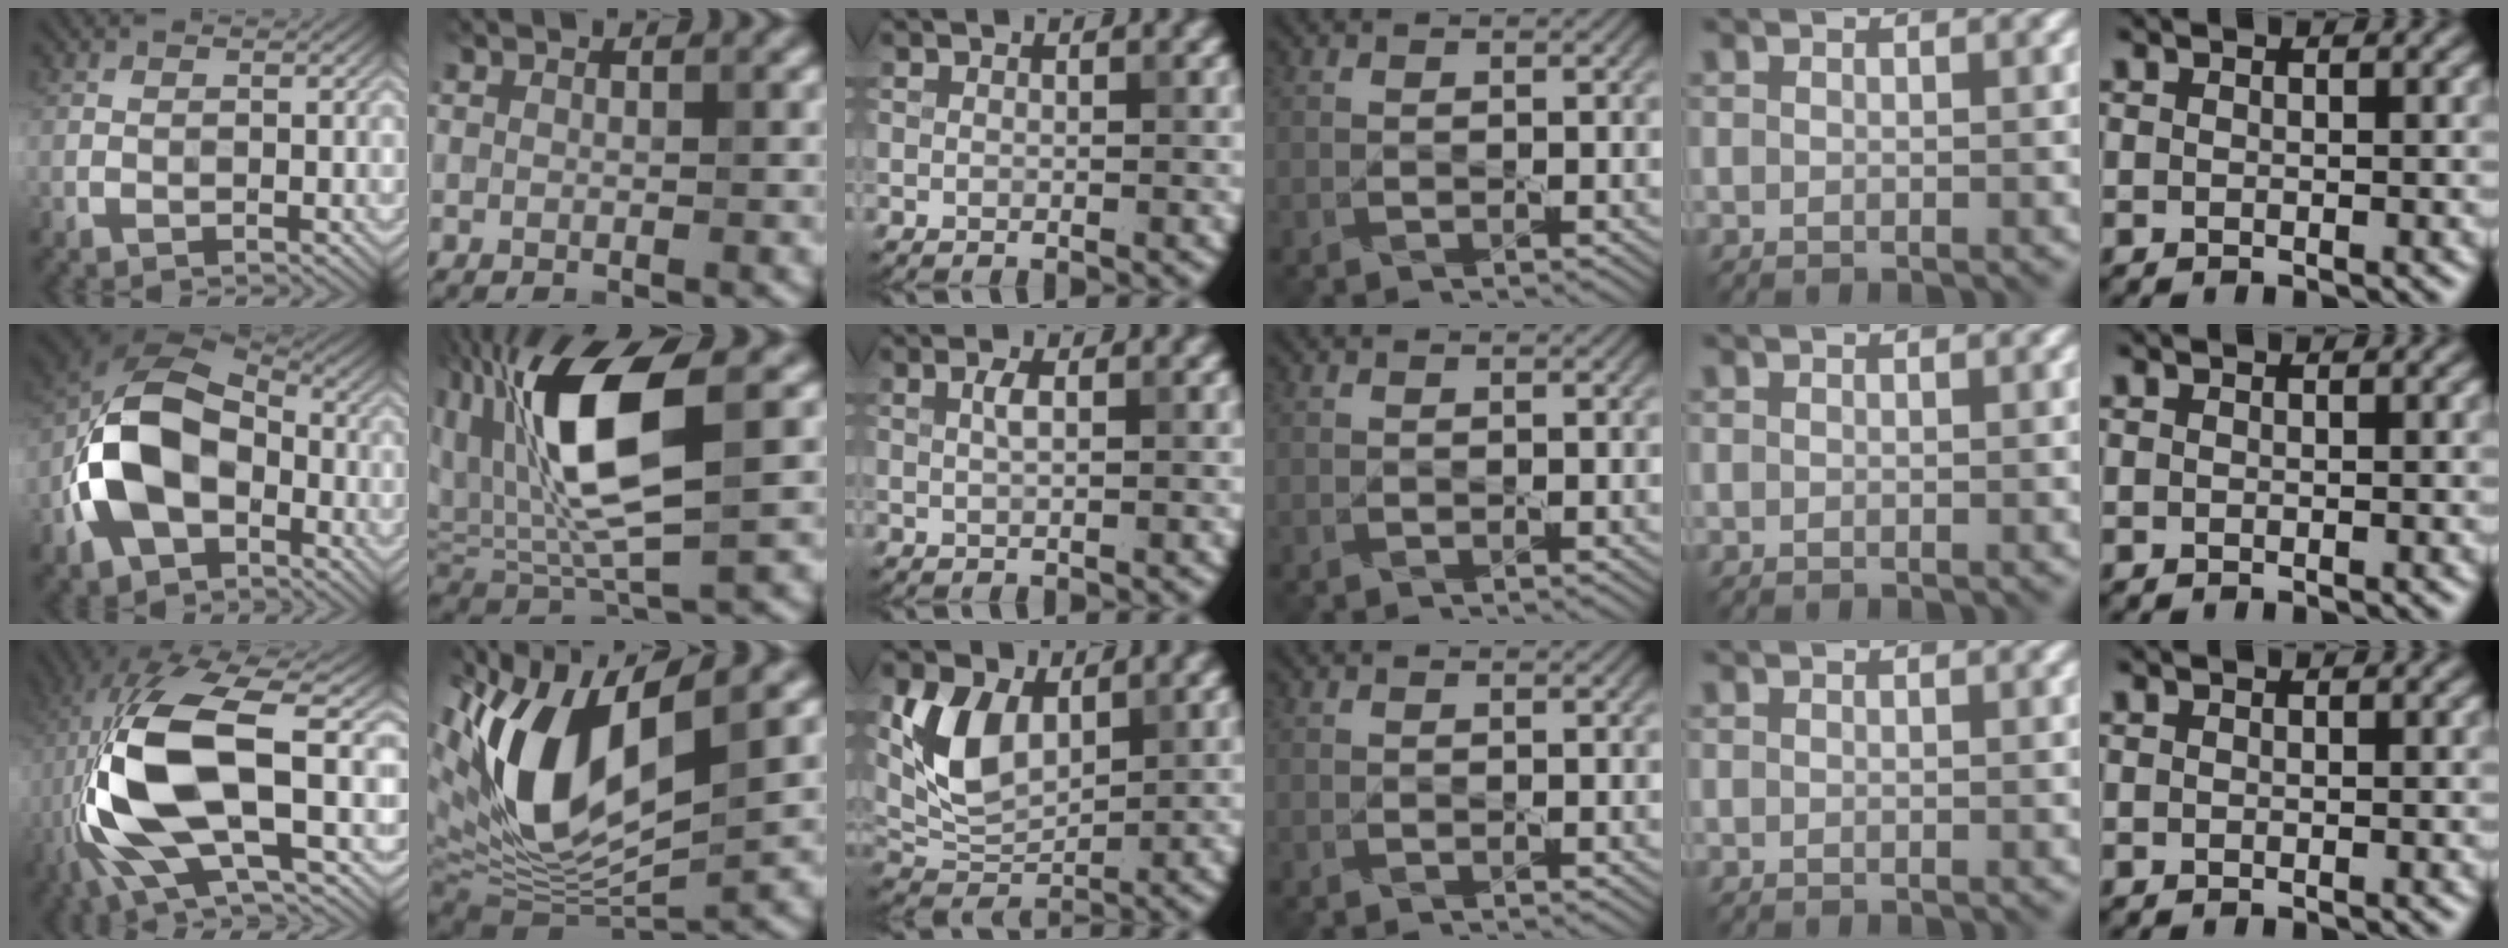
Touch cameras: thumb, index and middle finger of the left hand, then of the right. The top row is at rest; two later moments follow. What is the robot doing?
{"motion": "lift_and_place", "object": "knife"}